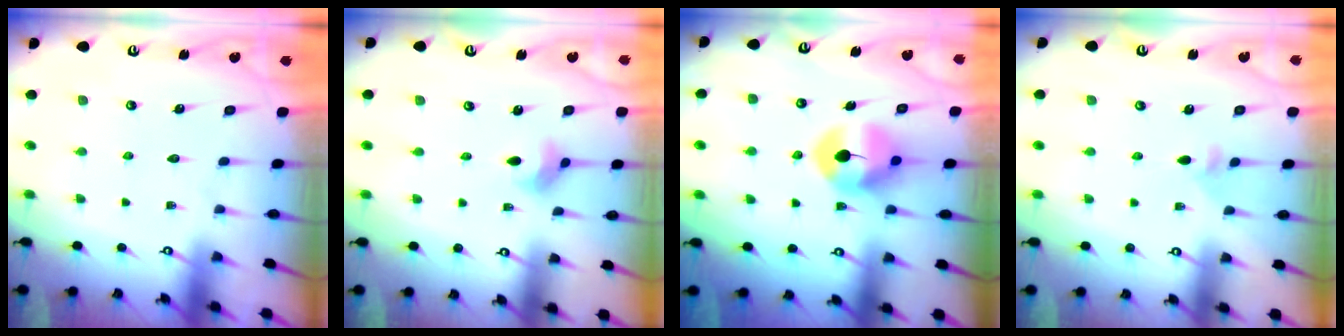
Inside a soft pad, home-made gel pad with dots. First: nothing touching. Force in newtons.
{"total": 2.9, "press": 2.9, "slide": 0.3}
{"total": 7.2, "press": 7.2, "slide": 0.6}
{"total": 3.0, "press": 2.9, "slide": 0.8}